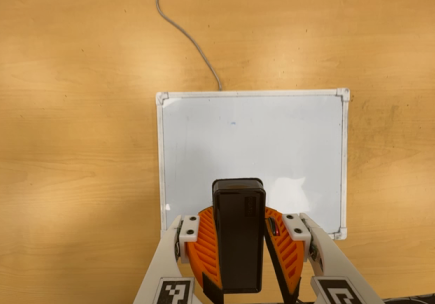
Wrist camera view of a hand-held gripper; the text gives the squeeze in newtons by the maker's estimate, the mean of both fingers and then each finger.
{"total": 8.3, "left": 8.1, "right": 8.5}